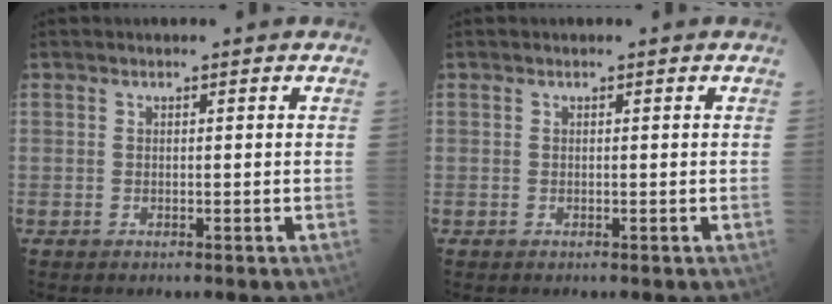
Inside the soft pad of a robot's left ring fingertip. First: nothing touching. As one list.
[{"total": 0.0}]